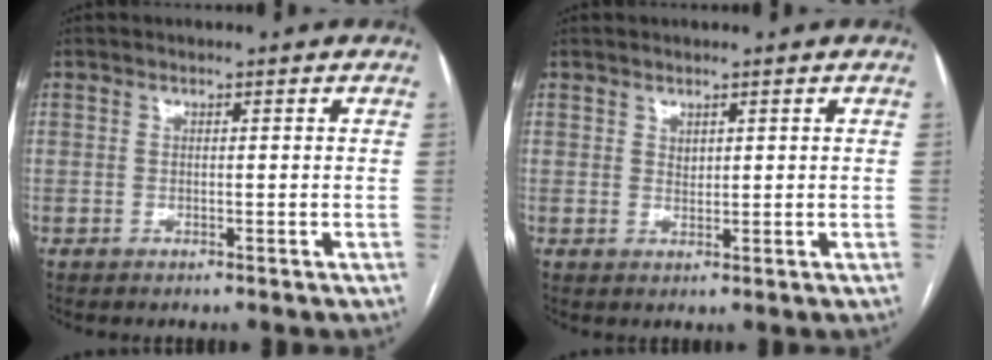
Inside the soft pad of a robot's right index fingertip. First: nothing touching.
{"total": 1.1, "force": [0.7, 0.7, 0.5], "torque": [-0.005, -0.002, 0.014]}